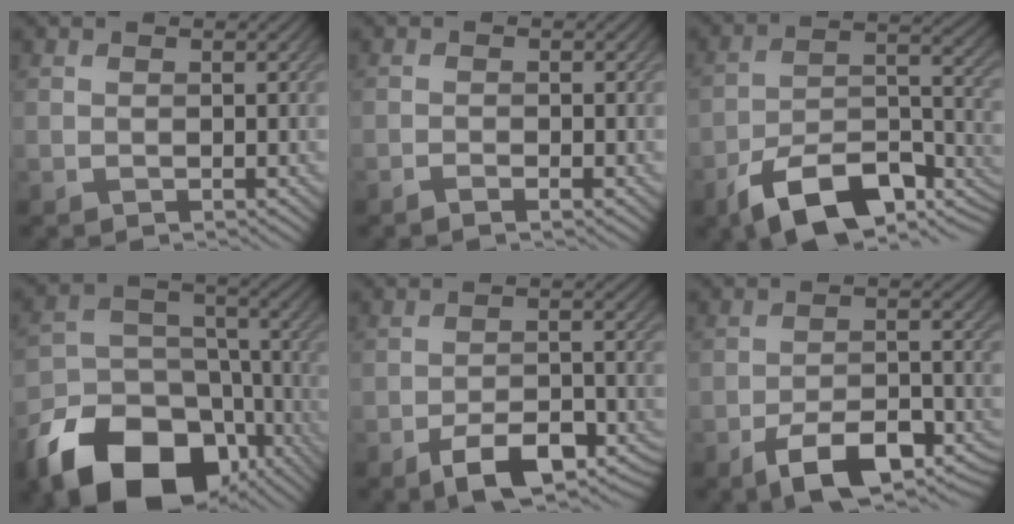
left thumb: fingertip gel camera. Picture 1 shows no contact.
{"total": 1.1, "force": [-0.8, 0.1, 0.8], "torque": [-0.016, 0.000, -0.017]}
{"total": 13.7, "force": [-9.1, 5.2, 8.9], "torque": [-0.159, -0.015, -0.165]}
{"total": 18.3, "force": [-11.0, 11.4, 9.1], "torque": [-0.196, -0.048, -0.180]}
{"total": 8.2, "force": [-5.0, 3.4, 5.6], "torque": [-0.085, 0.000, -0.079]}
{"total": 9.9, "force": [-6.1, 4.0, 6.7], "torque": [-0.106, -0.005, -0.100]}